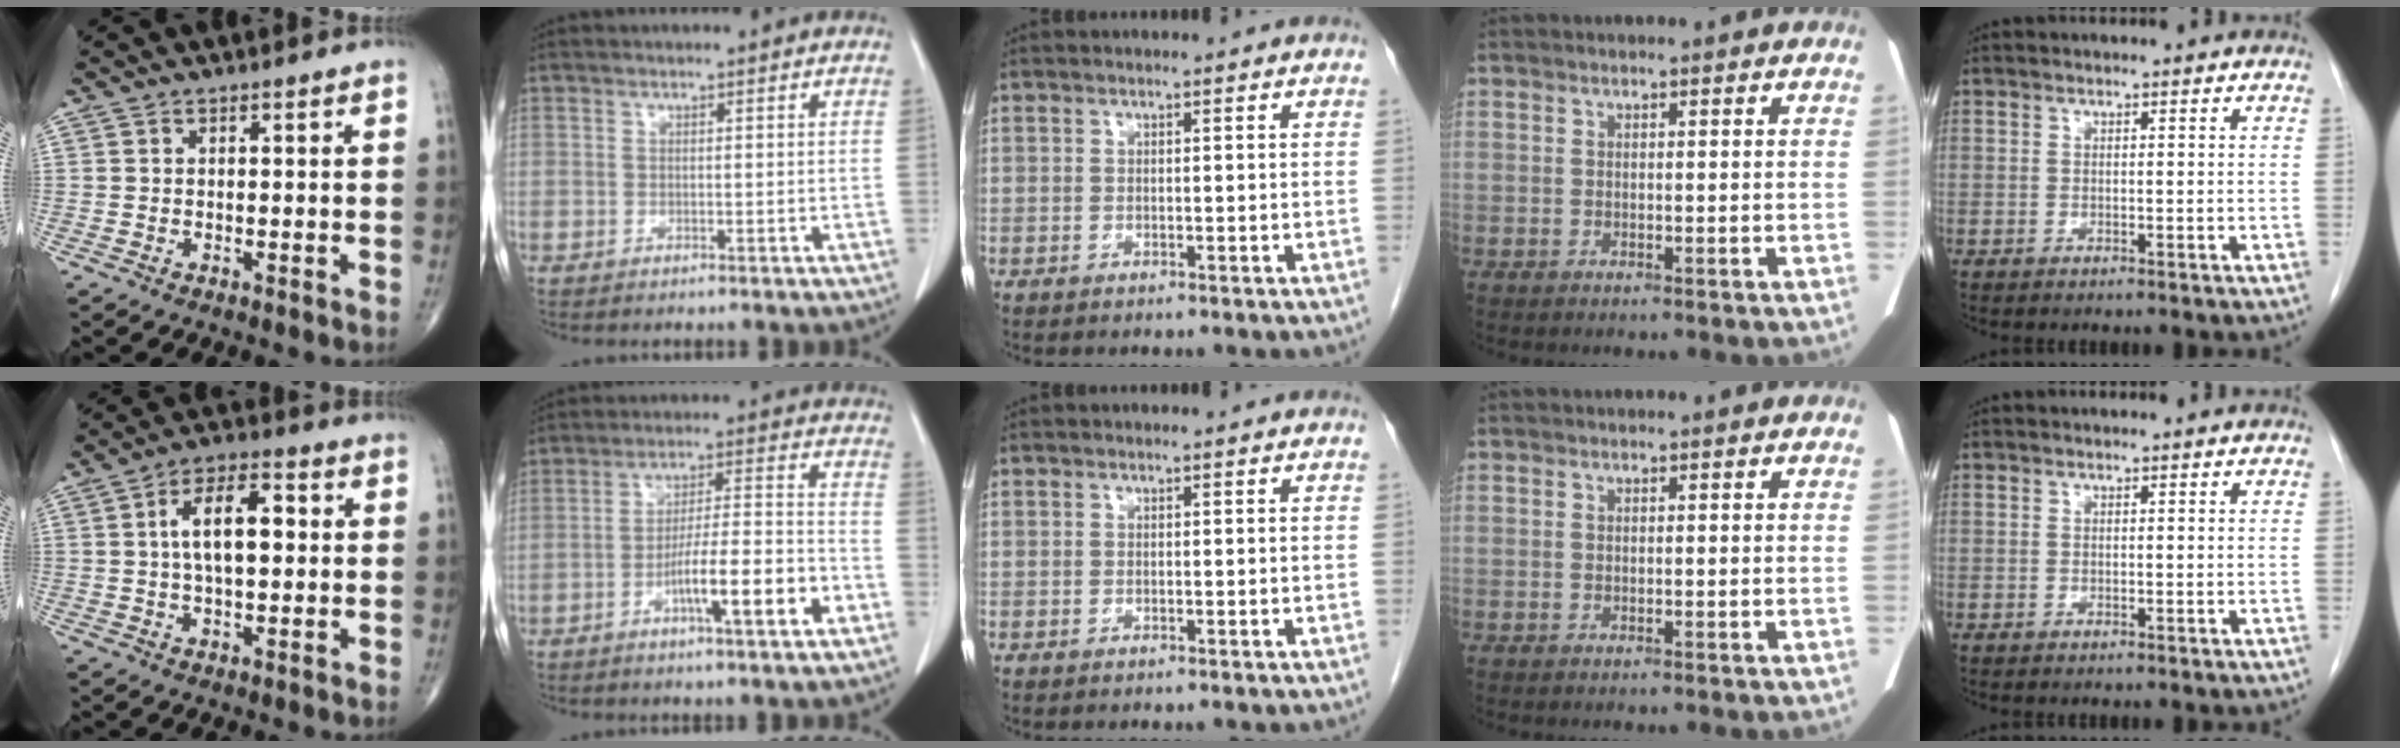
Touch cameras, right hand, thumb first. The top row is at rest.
{"thumb": {"total": 10.7, "force": [1.3, 5.2, 9.3], "torque": [-0.148, 0.018, 0.018]}, "index": {"total": 11.5, "force": [-5.1, 0.8, 10.2], "torque": [-0.164, 0.008, -0.082]}}